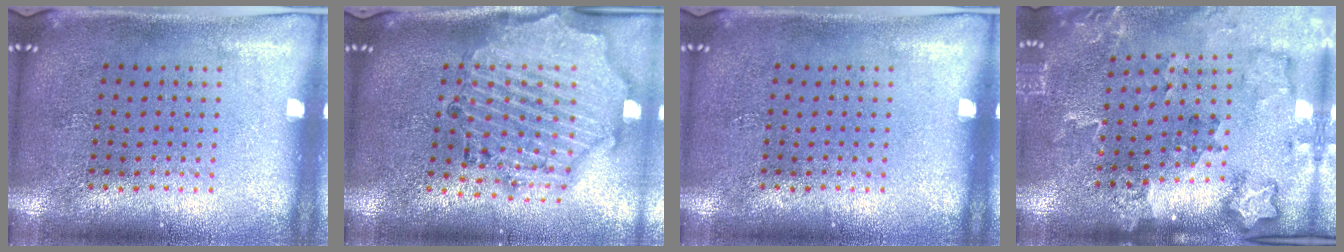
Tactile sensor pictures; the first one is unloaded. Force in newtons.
{"total": 2.2, "press": 2.1, "slide": 0.6}
{"total": 0.0}
{"total": 1.8, "press": 1.8, "slide": 0.3}